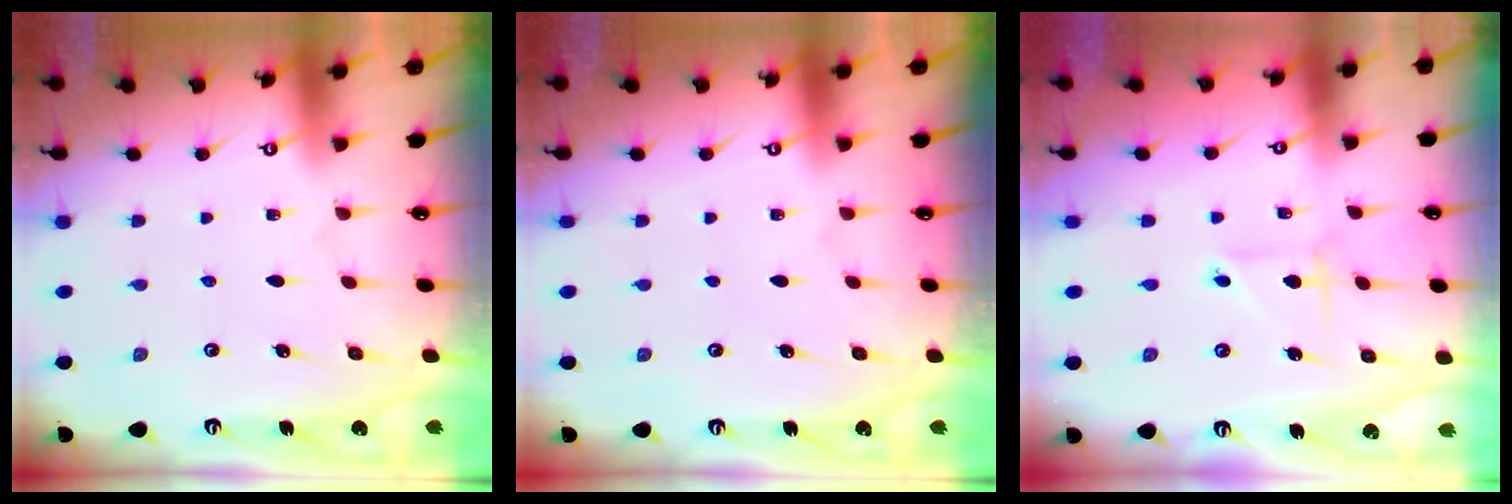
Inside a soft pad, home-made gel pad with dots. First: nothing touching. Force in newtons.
{"total": 0.0}
{"total": 3.0, "press": 3.0, "slide": 0.3}